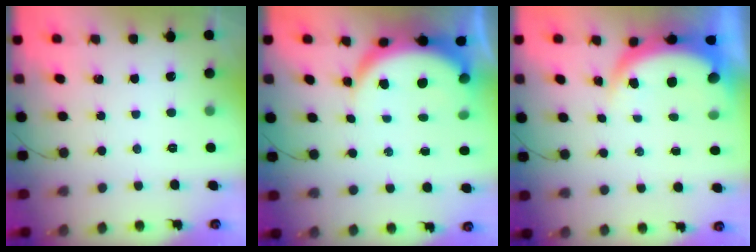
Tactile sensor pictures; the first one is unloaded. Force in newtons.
{"total": 7.4, "press": 7.3, "slide": 1.0}
{"total": 6.0, "press": 6.0, "slide": 0.9}